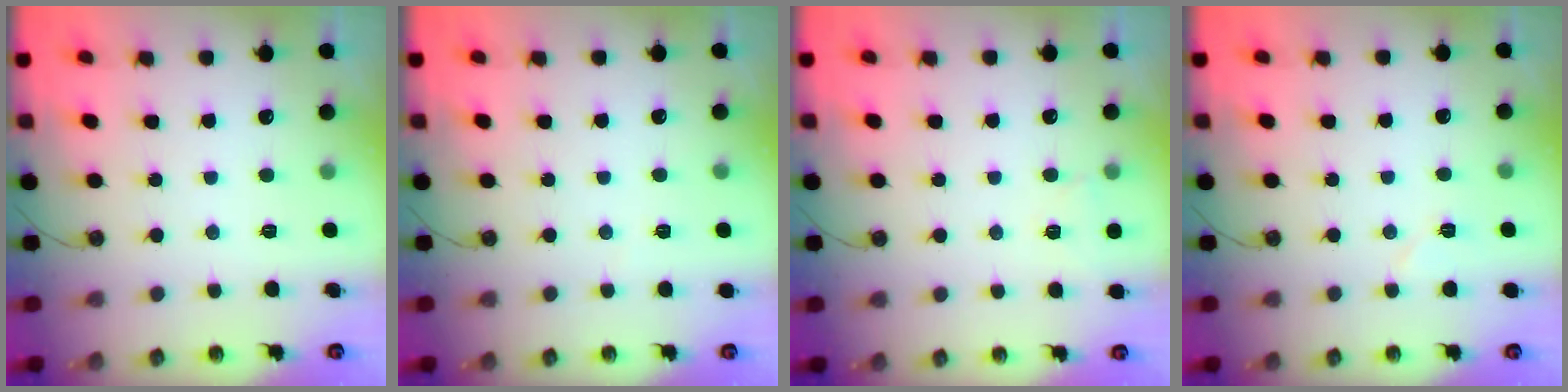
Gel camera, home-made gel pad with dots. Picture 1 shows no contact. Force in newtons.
{"total": 2.0, "press": 2.0, "slide": 0.4}
{"total": 3.8, "press": 3.8, "slide": 0.6}
{"total": 5.4, "press": 4.7, "slide": 2.6}